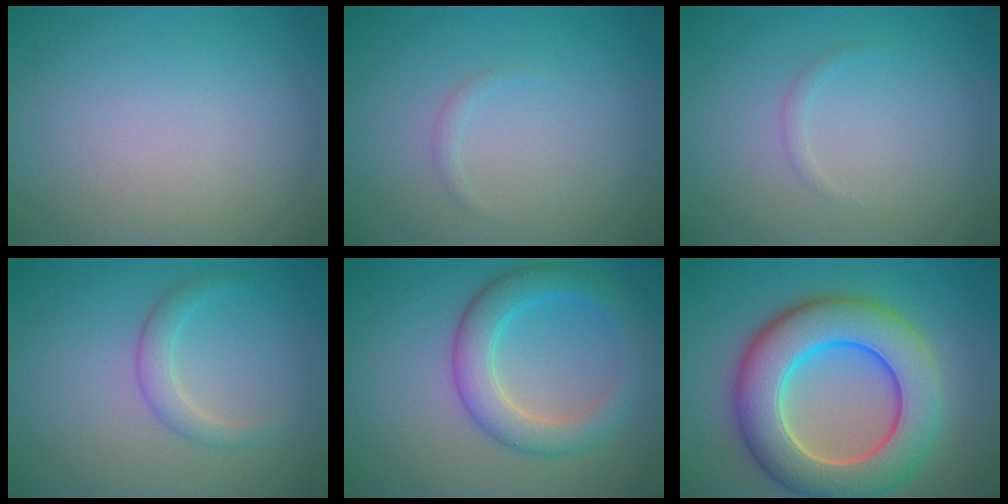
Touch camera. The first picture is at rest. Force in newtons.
{"total": 0.6, "press": 0.6, "slide": 0.0}
{"total": 0.6, "press": 0.6, "slide": 0.1}
{"total": 2.0, "press": 2.0, "slide": 0.0}
{"total": 4.7, "press": 4.7, "slide": 0.1}
{"total": 10.8, "press": 10.8, "slide": 0.4}